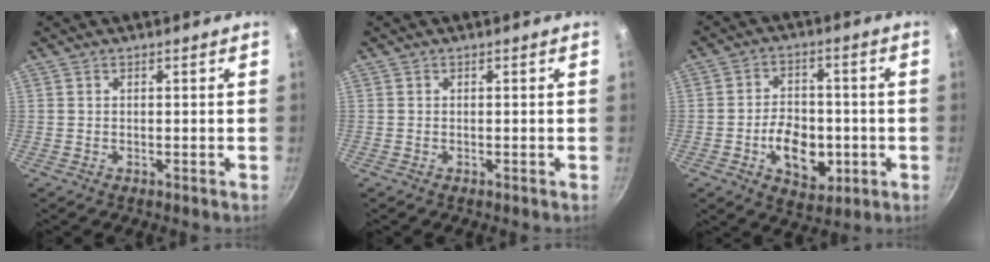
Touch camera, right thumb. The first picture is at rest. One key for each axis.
{"total": 0.0}
{"total": 11.2, "fx": -2.9, "fy": 7.5, "fz": 7.9, "tx": -0.095, "ty": 0.014, "tz": -0.041}